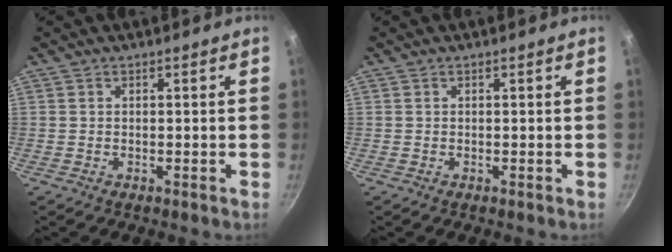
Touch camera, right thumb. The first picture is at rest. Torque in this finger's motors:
{"motor_torque": [0.00, 0.00, 0.00, 0.00, 0.00]}